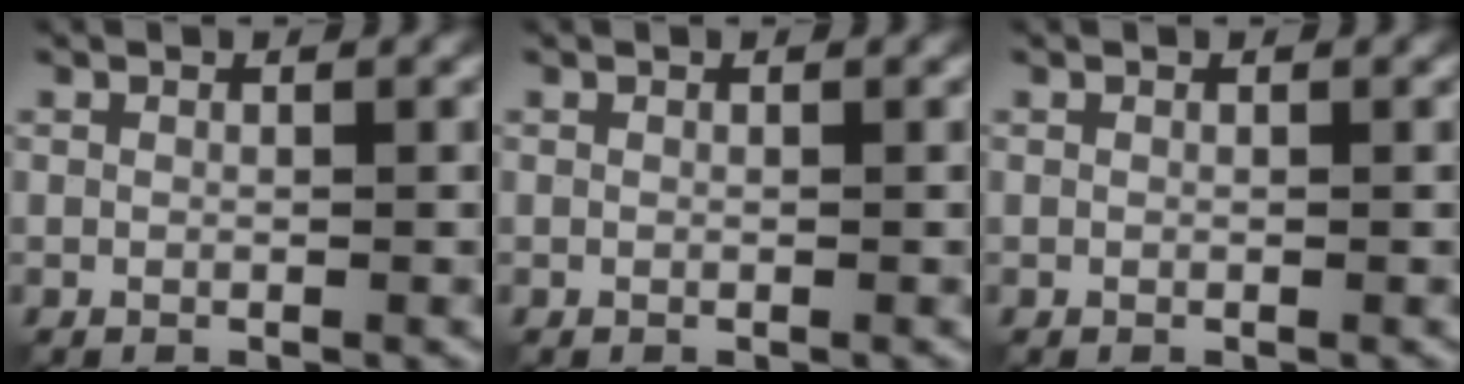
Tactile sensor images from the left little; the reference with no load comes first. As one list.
[{"total": 0.0}, {"total": 0.0}]